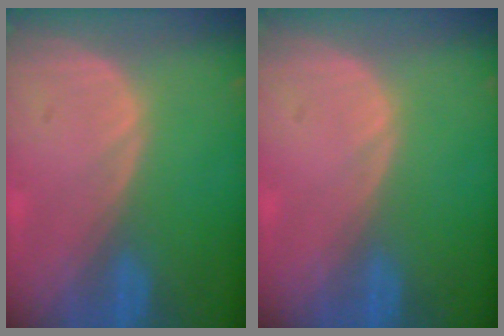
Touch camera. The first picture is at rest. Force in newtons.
{"total": 0.0}